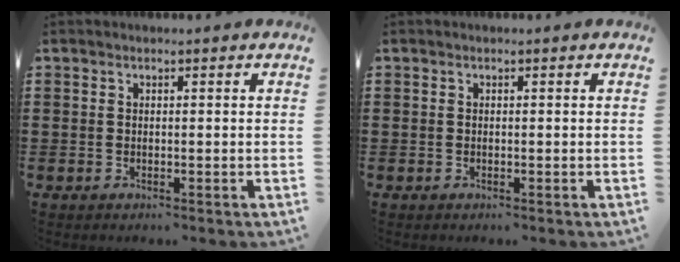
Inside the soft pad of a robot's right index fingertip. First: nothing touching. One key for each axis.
{"total": 0.0}